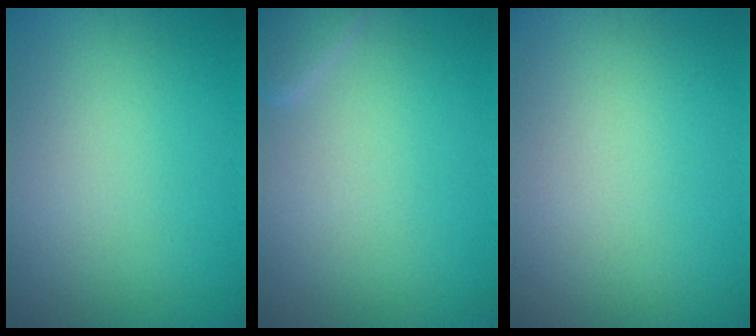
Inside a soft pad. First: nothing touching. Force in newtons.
{"total": 1.6, "press": 1.6, "slide": 0.1}
{"total": 0.0}